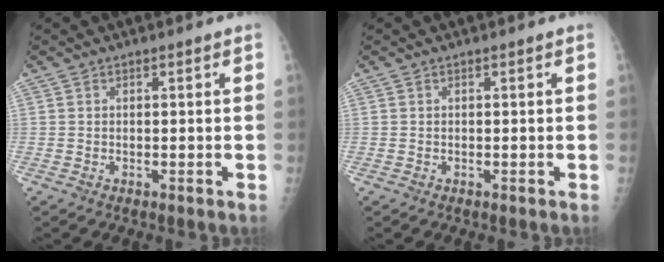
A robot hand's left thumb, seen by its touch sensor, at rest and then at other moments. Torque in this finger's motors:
{"motor_torque": [0.01, 0.01, 0.00, -0.01, 0.00]}